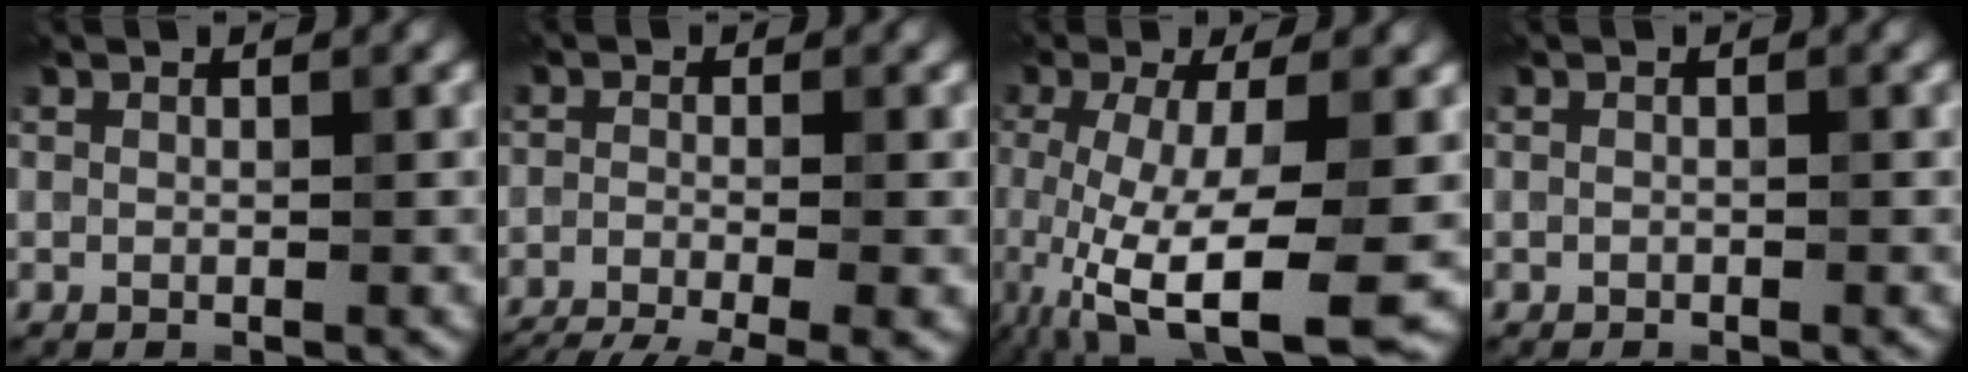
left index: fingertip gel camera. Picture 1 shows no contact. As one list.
[{"total": 9.9, "force": [-7.7, 2.8, 5.6], "torque": [-0.073, -0.030, -0.104]}, {"total": 10.7, "force": [-3.6, 3.0, 9.6], "torque": [-0.189, -0.026, -0.059]}, {"total": 0.0}]